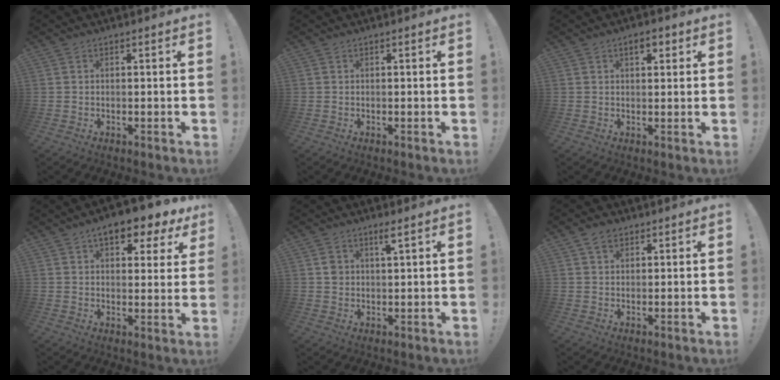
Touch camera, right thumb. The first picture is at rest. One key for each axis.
{"total": 0.0}
{"total": 3.7, "fx": 1.9, "fy": 1.8, "fz": 2.7, "tx": -0.031, "ty": -0.005, "tz": 0.027}
{"total": 9.5, "fx": 5.9, "fy": 4.1, "fz": 6.3, "tx": -0.084, "ty": -0.030, "tz": 0.101}
{"total": 3.8, "fx": 2.1, "fy": 1.8, "fz": 2.6, "tx": -0.042, "ty": -0.004, "tz": 0.035}
{"total": 3.5, "fx": 2.3, "fy": 2.1, "fz": 1.7, "tx": -0.024, "ty": -0.007, "tz": 0.041}